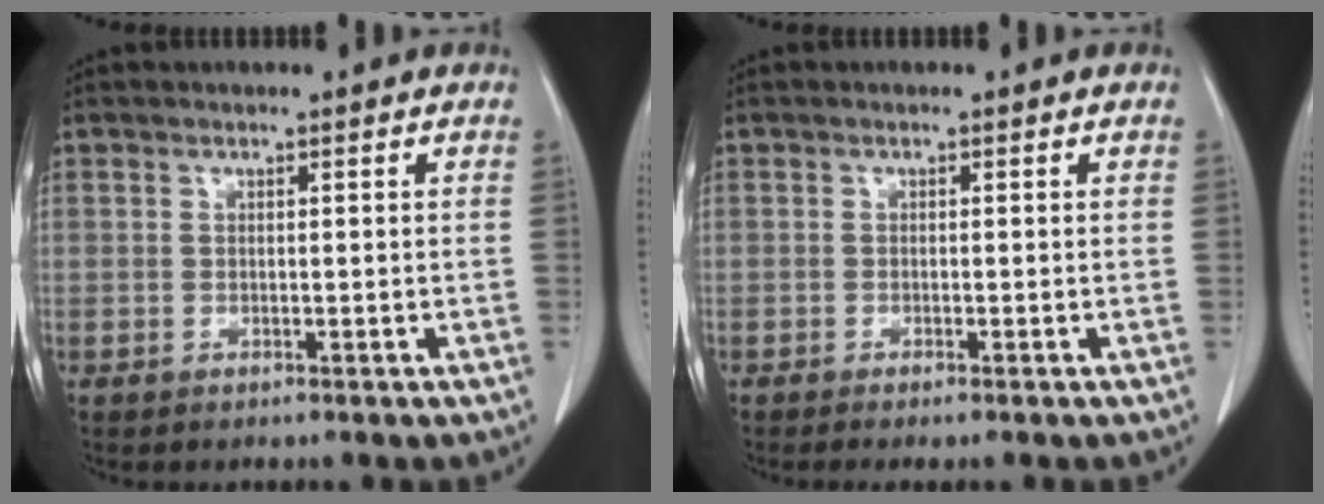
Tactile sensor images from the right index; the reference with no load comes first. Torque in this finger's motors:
{"motor_torque": [0.01, -0.05, 0.04, 0.02]}